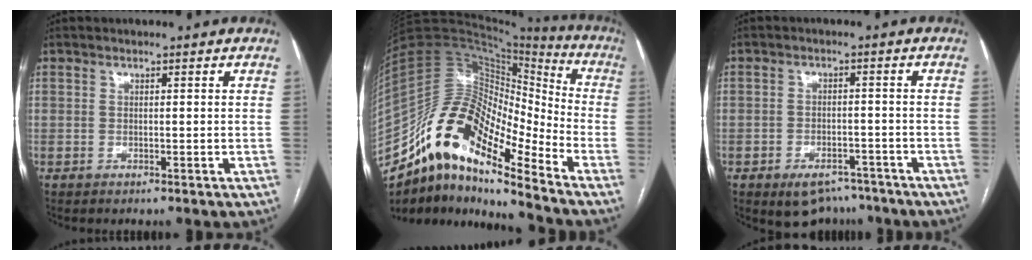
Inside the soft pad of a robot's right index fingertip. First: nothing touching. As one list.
[{"total": 17.9, "force": [-12.2, 5.2, 12.0], "torque": [-0.215, 0.059, -0.214]}, {"total": 6.9, "force": [-5.0, 3.9, 2.6], "torque": [-0.031, 0.006, -0.066]}]